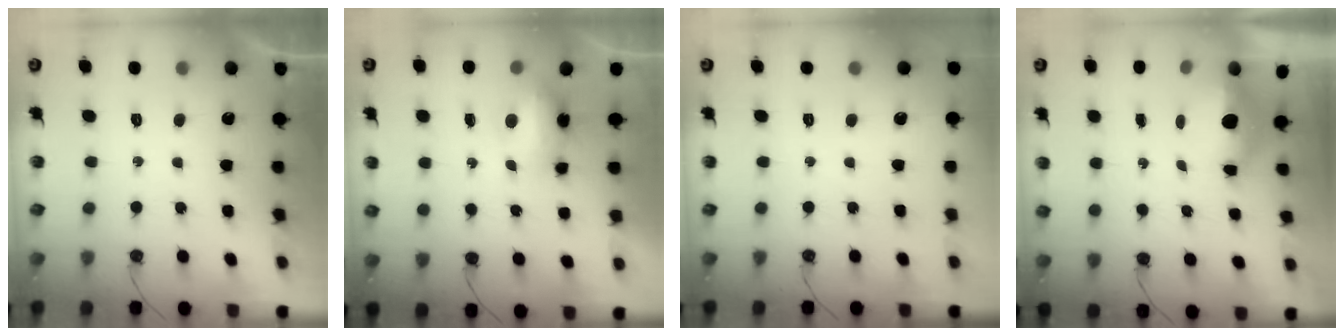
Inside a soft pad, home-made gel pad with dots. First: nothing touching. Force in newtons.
{"total": 7.5, "press": 7.4, "slide": 1.0}
{"total": 0.0}
{"total": 5.0, "press": 4.7, "slide": 1.6}